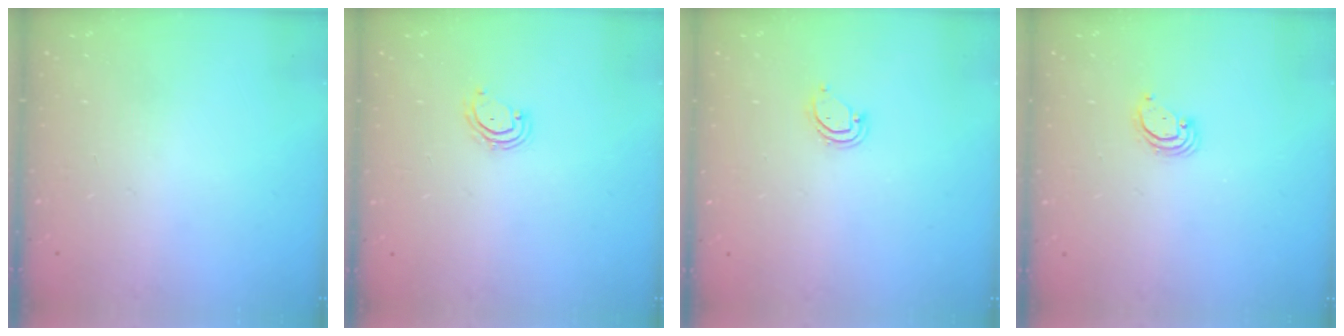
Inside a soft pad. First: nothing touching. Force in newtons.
{"total": 4.1, "press": 4.1, "slide": 0.3}
{"total": 3.1, "press": 3.1, "slide": 0.2}
{"total": 2.9, "press": 2.9, "slide": 0.3}